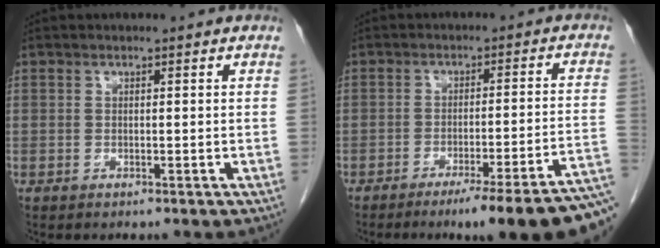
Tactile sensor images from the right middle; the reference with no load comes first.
{"total": 17.3, "force": [-13.7, -0.6, 10.5], "torque": [-0.057, -0.003, -0.179]}